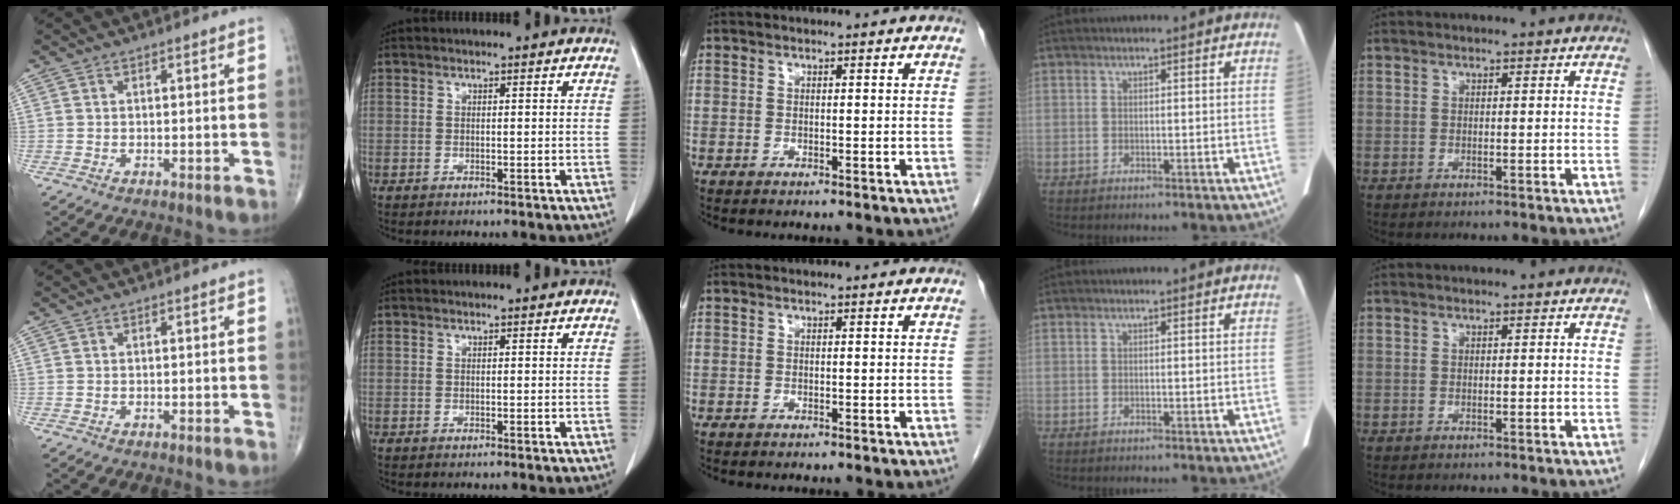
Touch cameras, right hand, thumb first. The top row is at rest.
{}